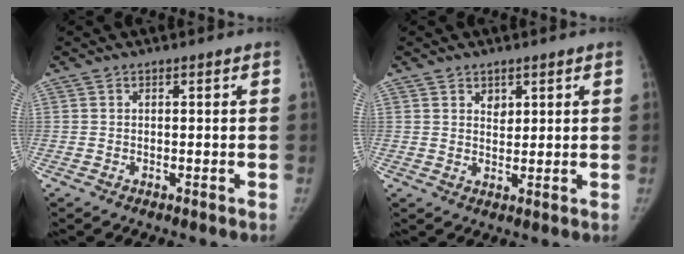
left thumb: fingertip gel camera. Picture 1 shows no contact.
{"total": 2.6, "force": [1.5, 1.8, 1.1], "torque": [-0.006, -0.011, 0.028]}